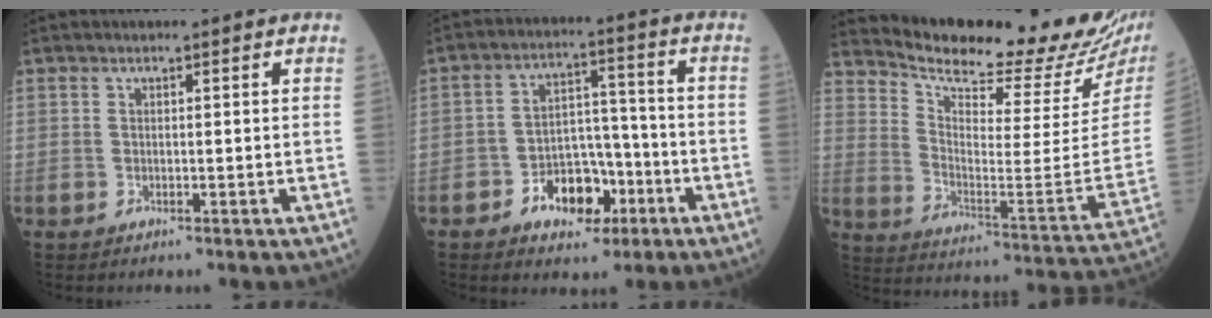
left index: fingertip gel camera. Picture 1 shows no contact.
{"total": 8.9, "force": [-4.5, 5.4, 5.5], "torque": [-0.095, 0.025, -0.068]}
{"total": 23.4, "force": [21.5, 1.3, 9.2], "torque": [-0.161, -0.103, 0.292]}